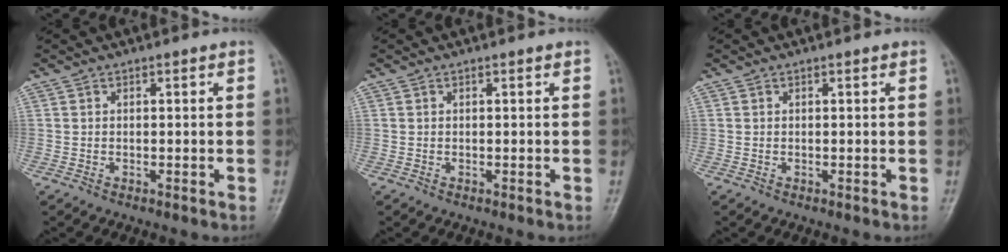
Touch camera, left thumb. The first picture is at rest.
{"total": 0.0}
{"total": 0.0}